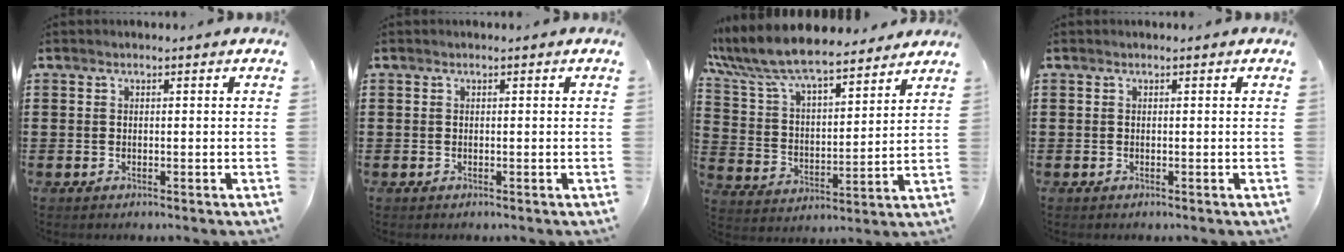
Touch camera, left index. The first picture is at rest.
{"total": 0.0}
{"total": 9.2, "force": [8.3, 1.9, 3.5], "torque": [-0.105, -0.041, 0.145]}
{"total": 0.0}